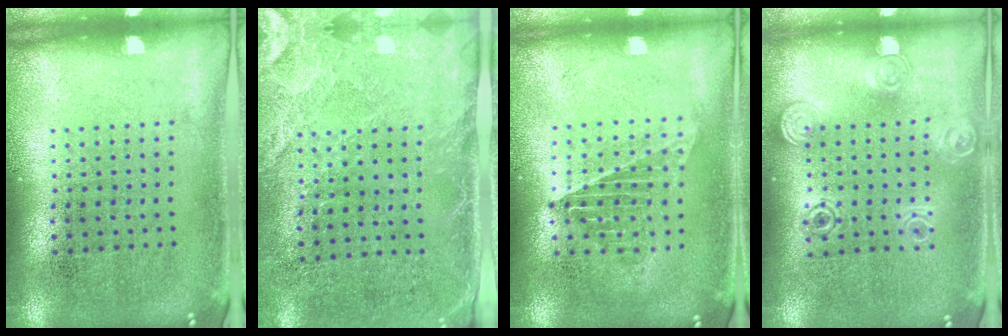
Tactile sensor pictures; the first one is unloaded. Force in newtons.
{"total": 2.7, "press": 2.3, "slide": 1.5}
{"total": 1.2, "press": 1.1, "slide": 0.4}
{"total": 1.4, "press": 1.3, "slide": 0.6}